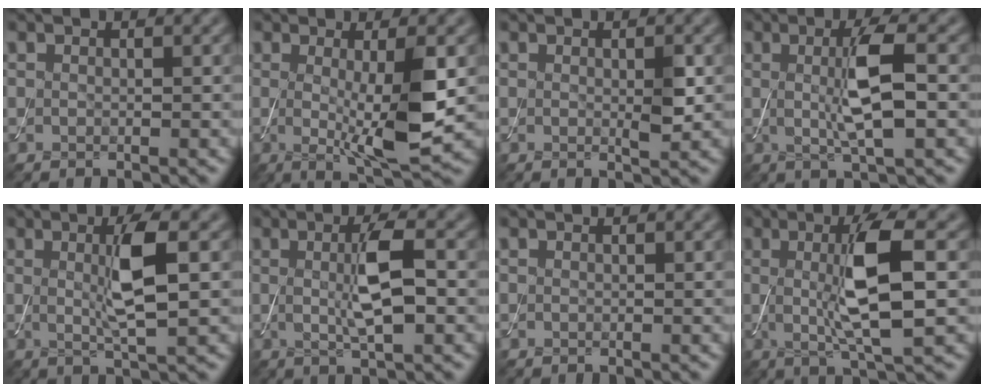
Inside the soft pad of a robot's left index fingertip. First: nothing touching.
{"total": 6.8, "force": [-0.2, 1.2, 6.7], "torque": [-0.111, -0.017, 0.002]}
{"total": 1.7, "force": [0.1, 0.3, 1.7], "torque": [-0.025, -0.004, -0.001]}
{"total": 5.5, "force": [0.3, 1.1, 5.4], "torque": [-0.102, 0.002, 0.007]}
{"total": 5.1, "force": [0.6, 0.9, 5.0], "torque": [-0.093, -0.003, 0.011]}
{"total": 5.0, "force": [0.4, 1.1, 4.8], "torque": [-0.092, 0.002, 0.007]}
{"total": 0.0}
{"total": 7.5, "force": [0.5, 1.6, 7.4], "torque": [-0.131, -0.004, 0.011]}